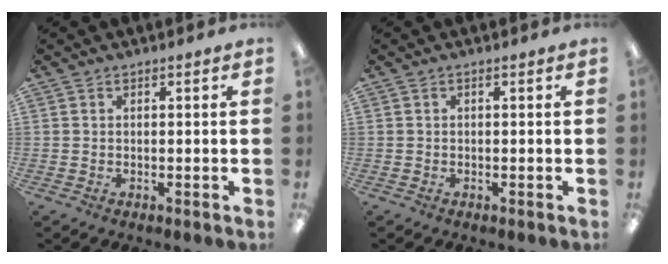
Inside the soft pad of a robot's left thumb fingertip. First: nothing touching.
{"total": 0.0}